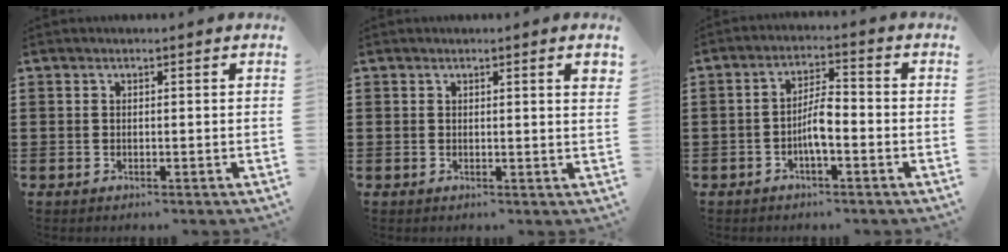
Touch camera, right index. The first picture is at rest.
{"total": 1.4, "force": [0.6, -0.1, 1.3], "torque": [-0.026, -0.001, 0.010]}
{"total": 4.5, "force": [-1.5, 1.1, 4.1], "torque": [-0.079, 0.005, -0.030]}